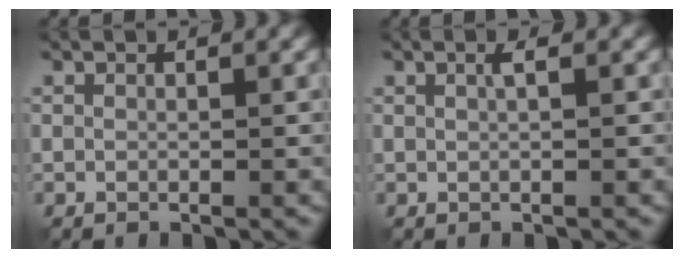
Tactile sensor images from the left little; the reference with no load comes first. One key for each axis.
{"total": 0.9, "fx": 0.0, "fy": 0.2, "fz": 0.9, "tx": -0.017, "ty": 0.001, "tz": 0.001}